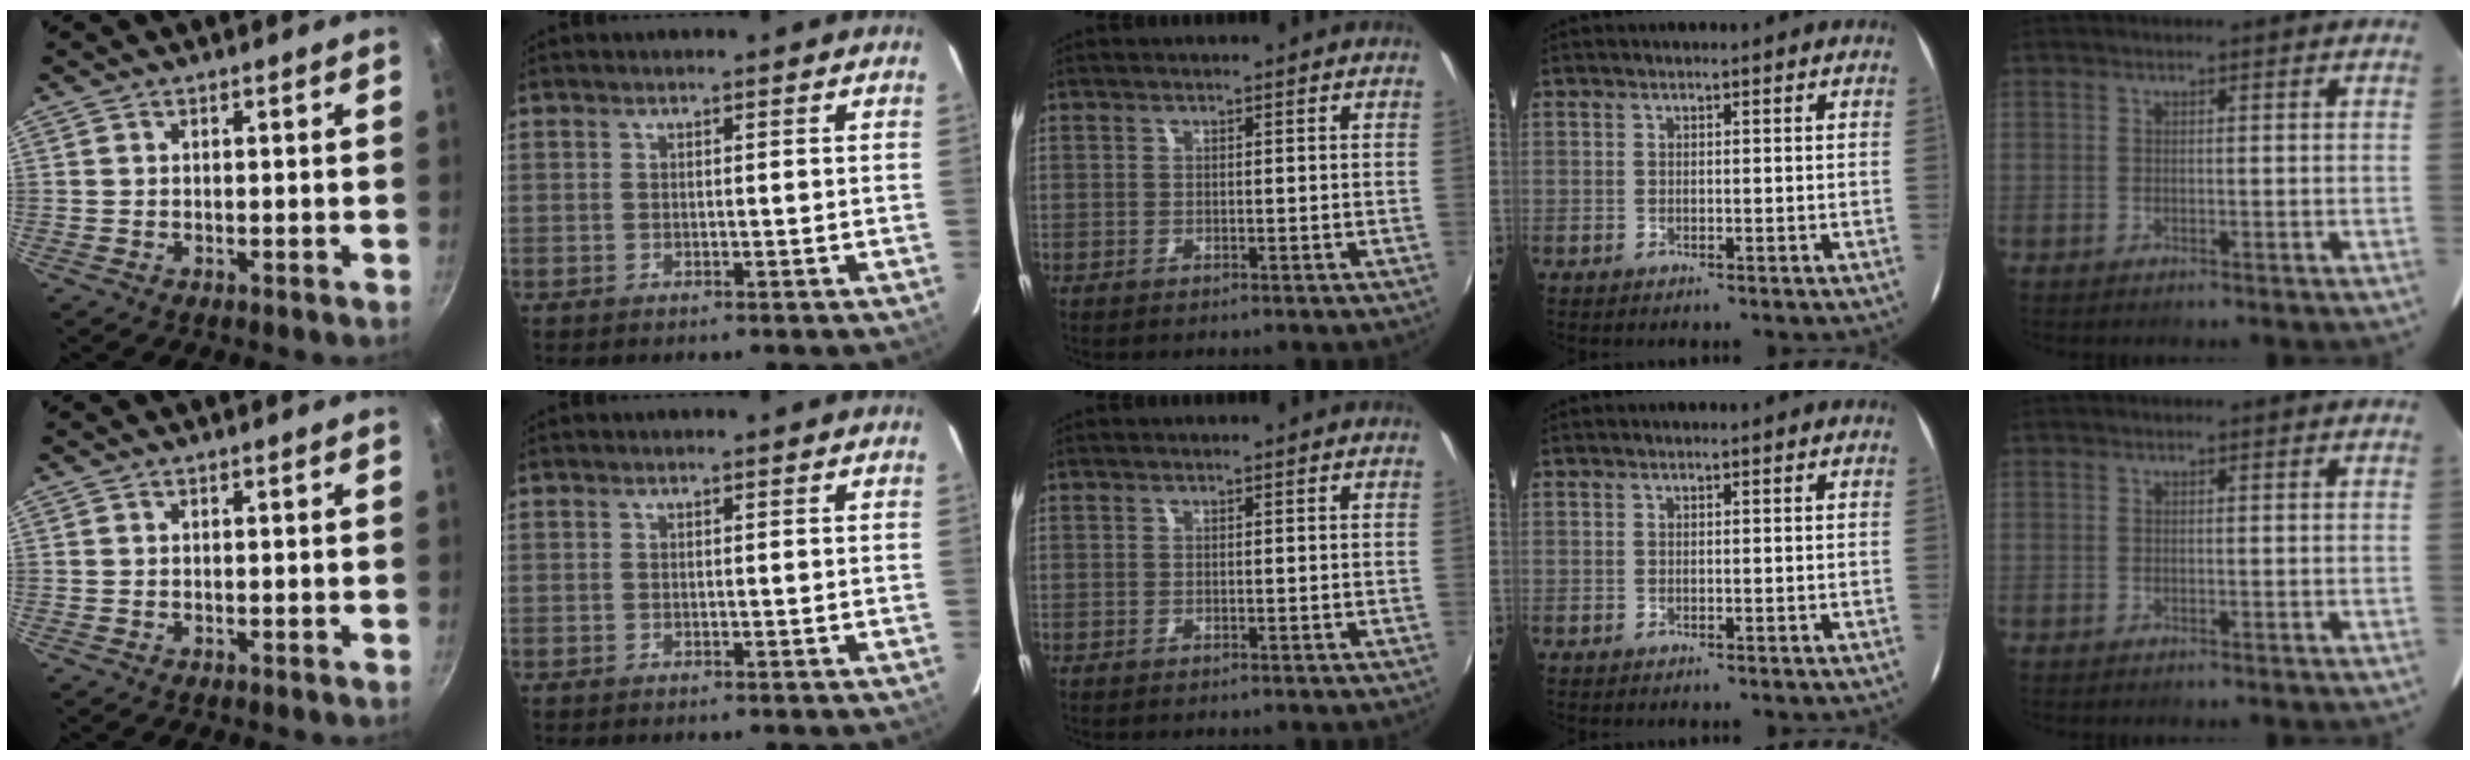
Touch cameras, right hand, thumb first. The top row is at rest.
{}